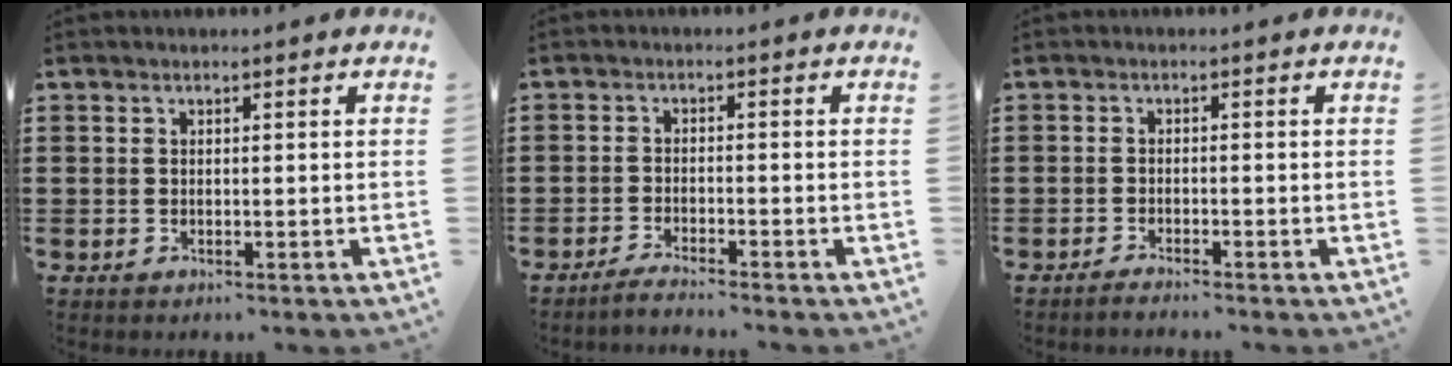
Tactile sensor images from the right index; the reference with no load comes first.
{"total": 2.1, "force": [-2.0, -0.3, 0.5], "torque": [-0.009, 0.002, -0.039]}
{"total": 1.3, "force": [-1.3, -0.2, 0.2], "torque": [-0.003, 0.003, -0.026]}